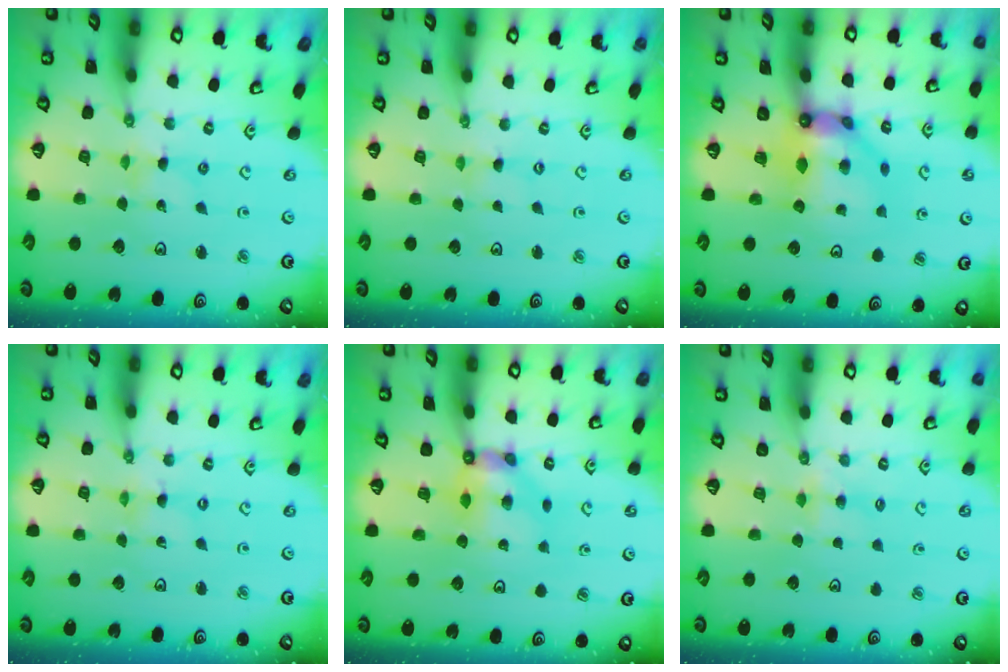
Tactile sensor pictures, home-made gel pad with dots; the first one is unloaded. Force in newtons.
{"total": 0.0}
{"total": 10.6, "press": 10.5, "slide": 0.9}
{"total": 0.0}
{"total": 6.9, "press": 6.9, "slide": 0.4}
{"total": 3.6, "press": 3.5, "slide": 0.5}